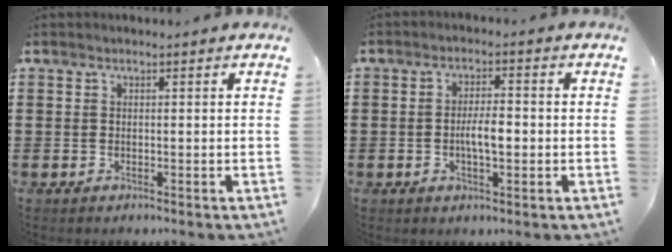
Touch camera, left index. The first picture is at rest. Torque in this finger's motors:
{"motor_torque": [0.23, 0.08, 0.20, 0.06]}